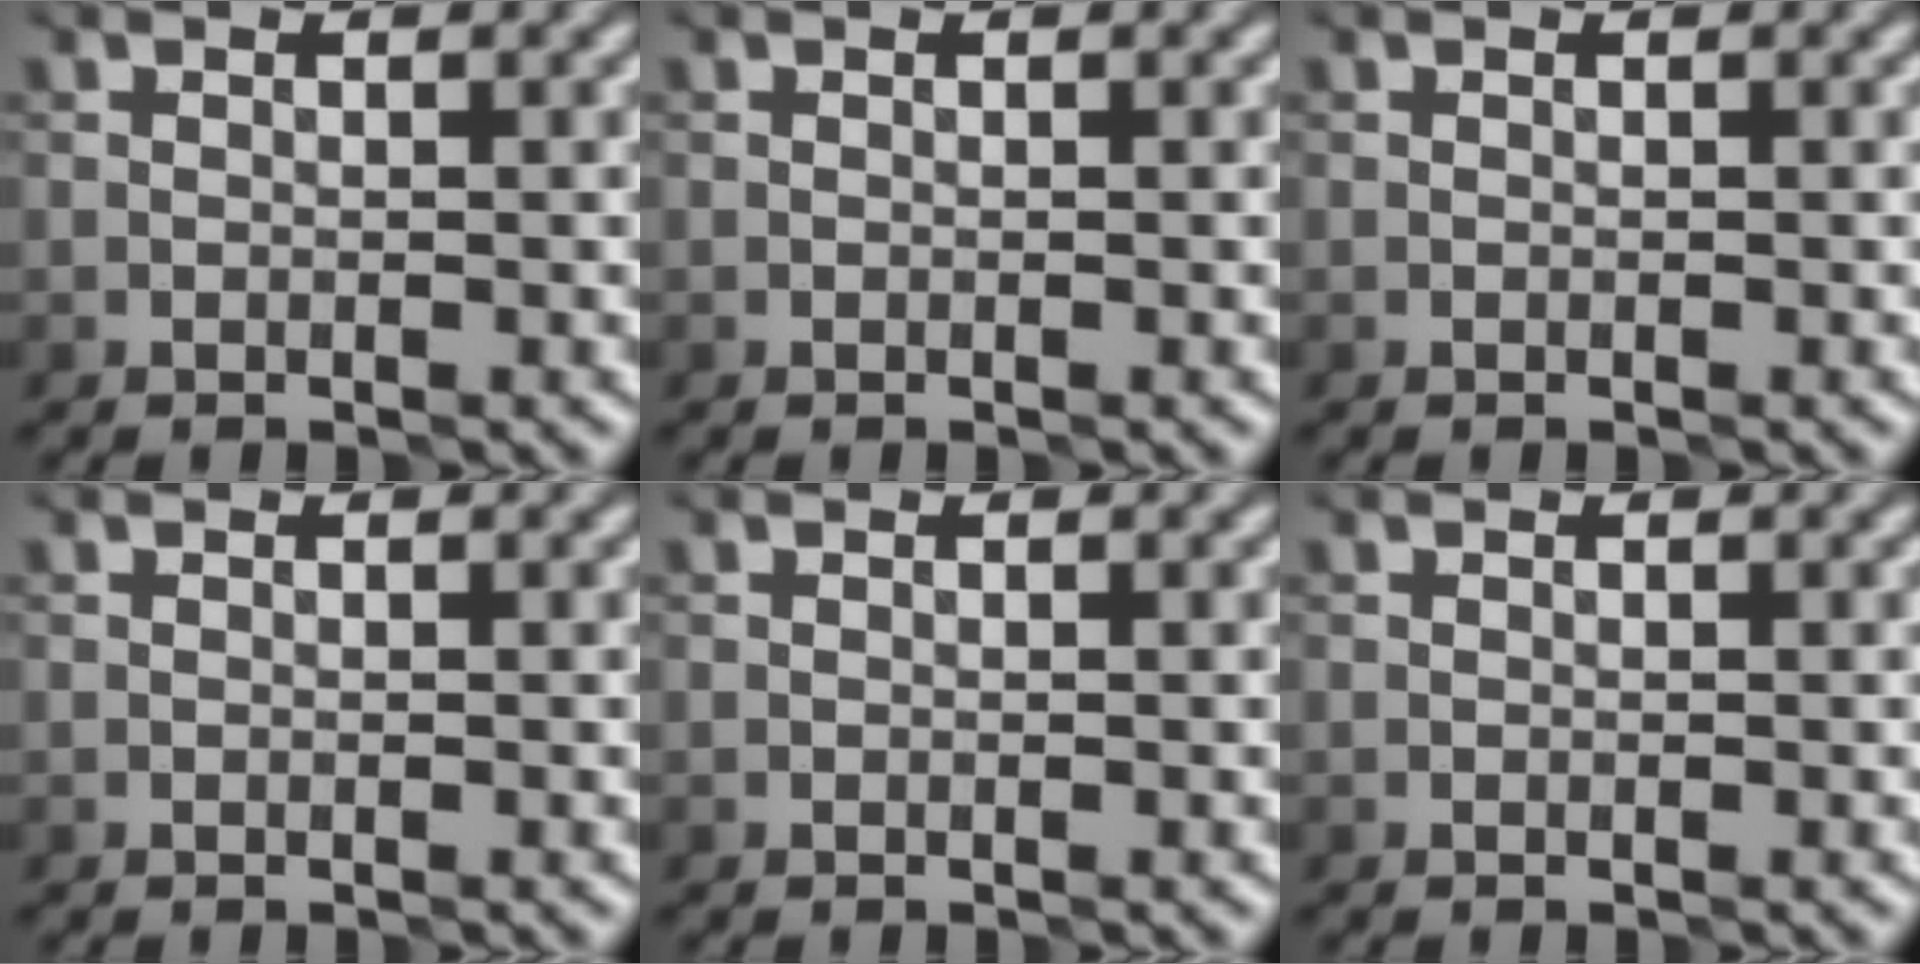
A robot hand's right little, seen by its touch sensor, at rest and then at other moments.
{"total": 0.0}
{"total": 0.0}
{"total": 0.0}
{"total": 0.0}
{"total": 0.0}